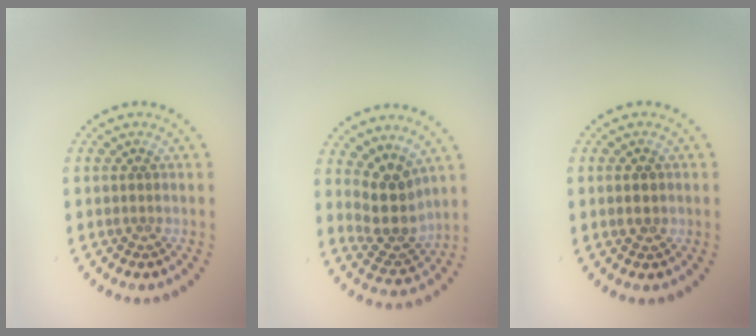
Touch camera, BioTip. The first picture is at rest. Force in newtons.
{"total": 3.7, "press": 2.9, "slide": 2.3}
{"total": 2.0, "press": 2.0, "slide": 0.1}